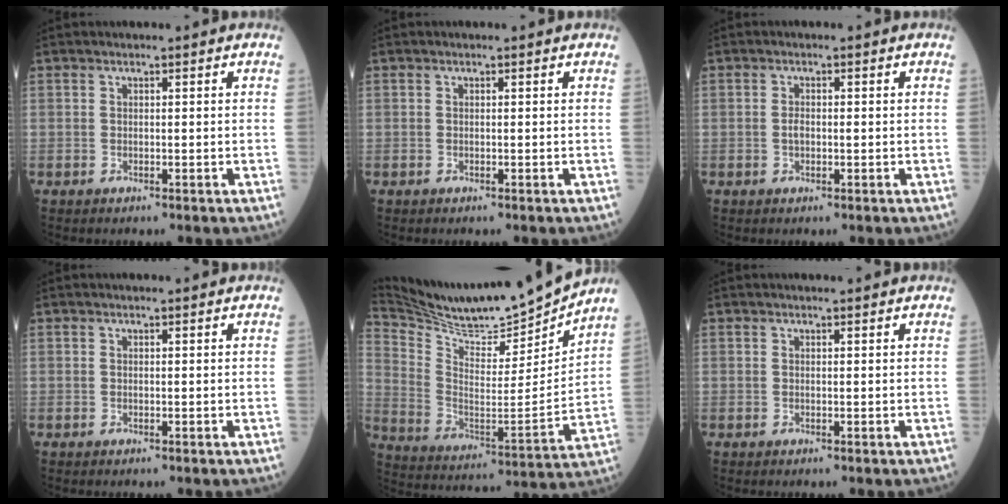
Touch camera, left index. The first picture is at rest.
{"total": 0.0}
{"total": 1.3, "force": [-0.1, 0.6, 1.2], "torque": [-0.023, 0.003, -0.002]}
{"total": 0.7, "force": [0.7, -0.1, 0.2], "torque": [-0.002, 0.004, 0.011]}
{"total": 19.6, "force": [18.6, 0.3, 6.1], "torque": [-0.131, -0.054, 0.303]}
{"total": 1.6, "force": [1.6, 0.0, 0.5], "torque": [-0.003, 0.010, 0.023]}